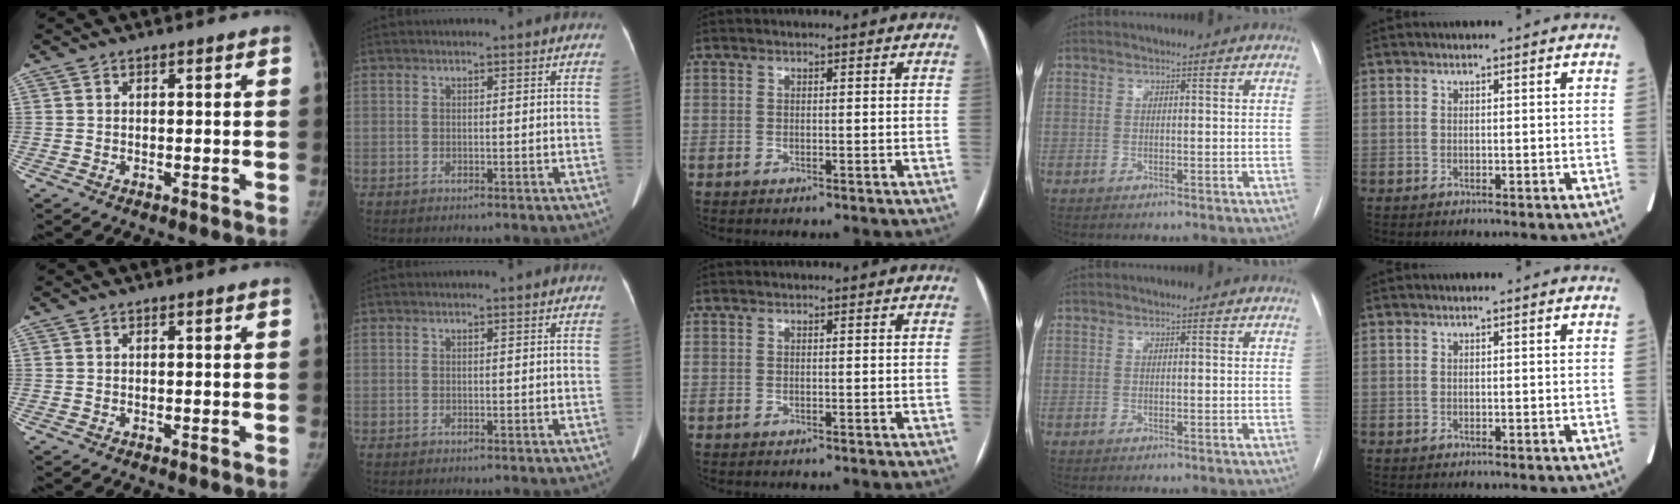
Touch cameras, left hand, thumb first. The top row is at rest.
{}